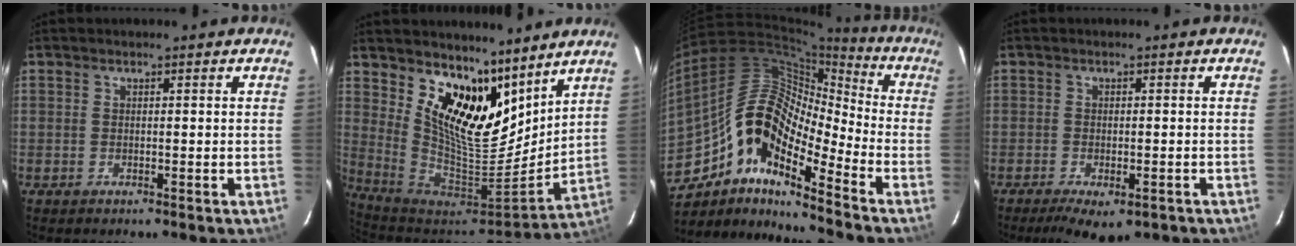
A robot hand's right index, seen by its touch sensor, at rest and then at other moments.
{"total": 16.7, "force": [11.0, 8.1, 9.8], "torque": [-0.184, -0.020, 0.206]}
{"total": 15.8, "force": [-9.3, 5.7, 11.4], "torque": [-0.184, 0.004, -0.190]}
{"total": 6.8, "force": [-4.3, 2.8, 4.5], "torque": [-0.089, -0.018, -0.058]}